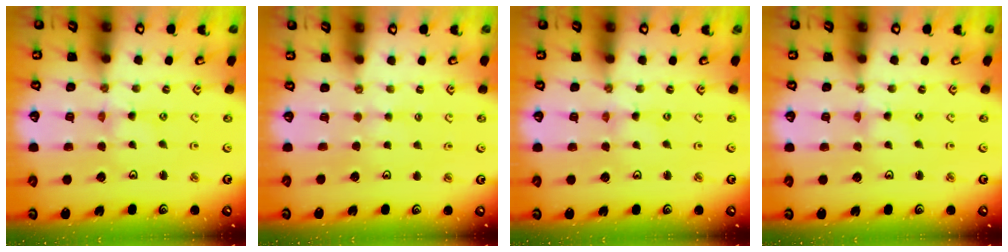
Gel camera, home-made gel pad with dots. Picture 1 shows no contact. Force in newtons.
{"total": 2.4, "press": 2.4, "slide": 0.4}
{"total": 0.0}
{"total": 0.0}